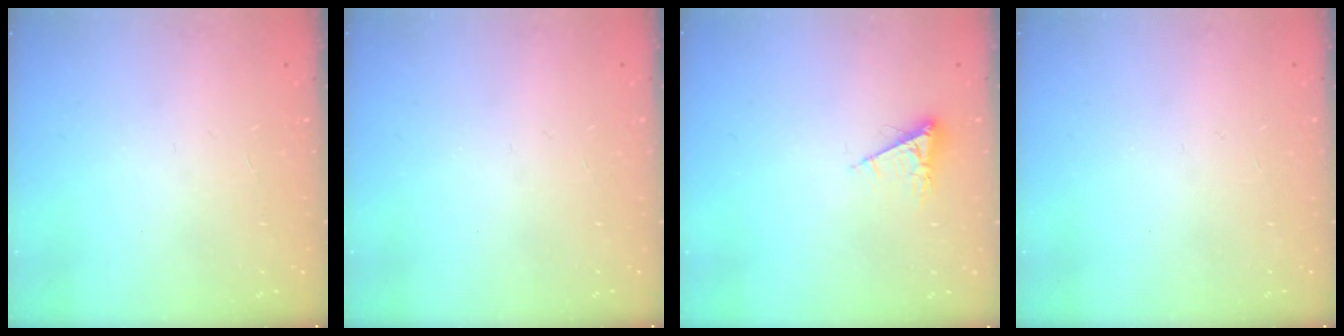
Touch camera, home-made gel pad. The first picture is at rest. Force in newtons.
{"total": 0.0}
{"total": 4.5, "press": 4.4, "slide": 0.6}
{"total": 0.0}